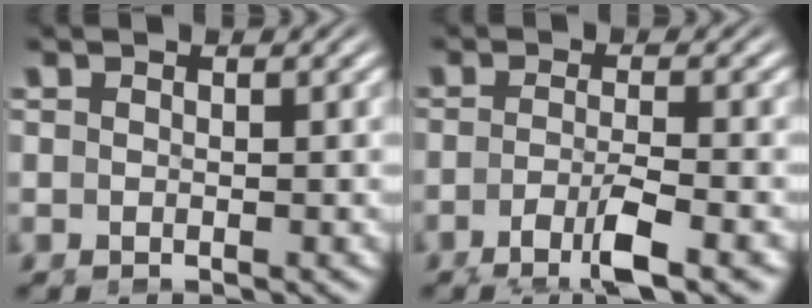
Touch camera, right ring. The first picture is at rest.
{"total": 3.6, "force": [-1.7, 0.7, 3.1], "torque": [-0.053, -0.020, -0.015]}